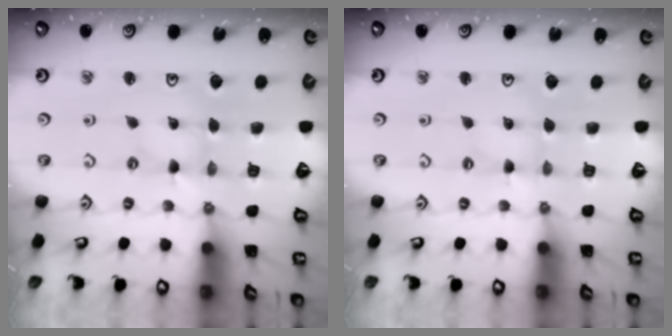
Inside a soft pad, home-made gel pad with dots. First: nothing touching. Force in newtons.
{"total": 1.1, "press": 1.0, "slide": 0.3}